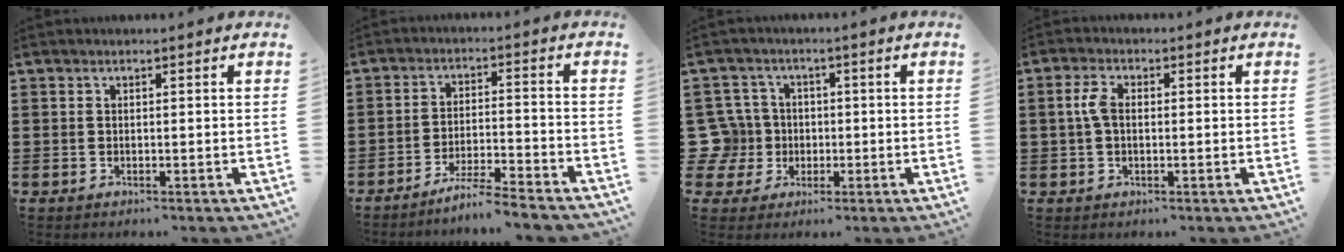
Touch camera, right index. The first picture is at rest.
{"total": 5.3, "force": [-4.8, -1.2, 1.7], "torque": [-0.037, -0.014, -0.096]}
{"total": 6.7, "force": [-0.1, 6.5, 1.9], "torque": [-0.086, 0.011, -0.002]}
{"total": 3.1, "force": [0.2, 1.3, 2.8], "torque": [-0.066, 0.002, 0.000]}